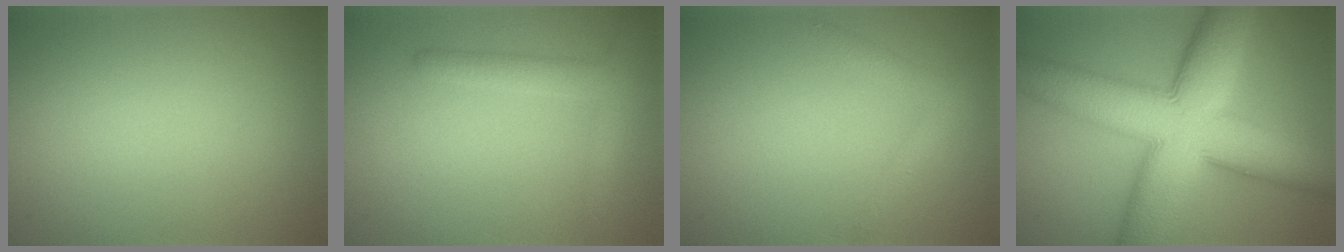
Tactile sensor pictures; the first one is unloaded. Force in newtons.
{"total": 3.0, "press": 3.0, "slide": 0.1}
{"total": 1.9, "press": 1.9, "slide": 0.2}
{"total": 13.9, "press": 13.9, "slide": 0.5}